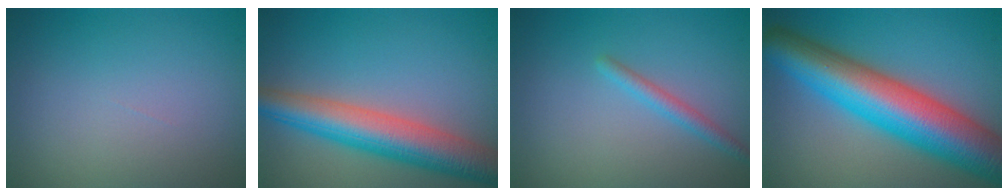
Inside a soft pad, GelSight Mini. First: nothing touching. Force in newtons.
{"total": 7.3, "press": 7.3, "slide": 0.3}
{"total": 1.5, "press": 1.5, "slide": 0.0}
{"total": 11.9, "press": 11.9, "slide": 0.2}